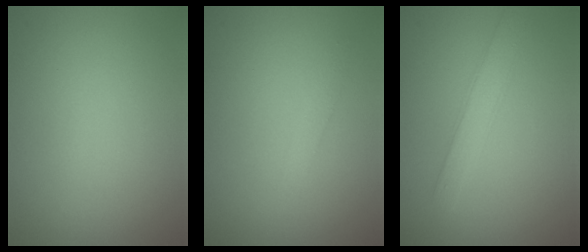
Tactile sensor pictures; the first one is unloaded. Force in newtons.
{"total": 0.9, "press": 0.9, "slide": 0.1}
{"total": 2.4, "press": 2.4, "slide": 0.1}